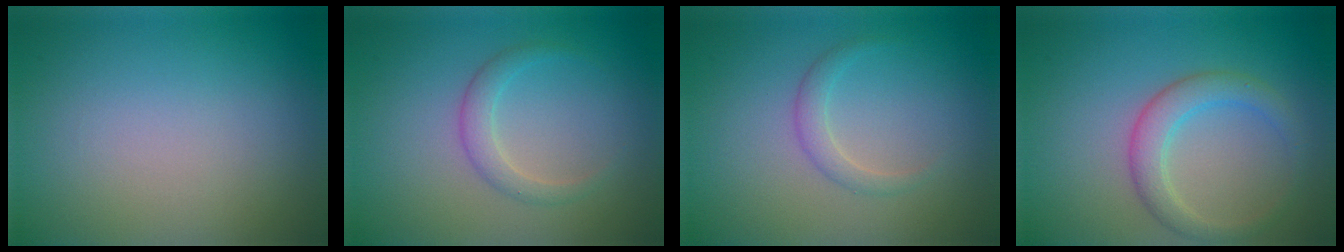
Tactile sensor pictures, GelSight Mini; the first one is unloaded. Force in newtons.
{"total": 1.9, "press": 1.9, "slide": 0.1}
{"total": 1.5, "press": 1.5, "slide": 0.1}
{"total": 3.1, "press": 3.1, "slide": 0.2}